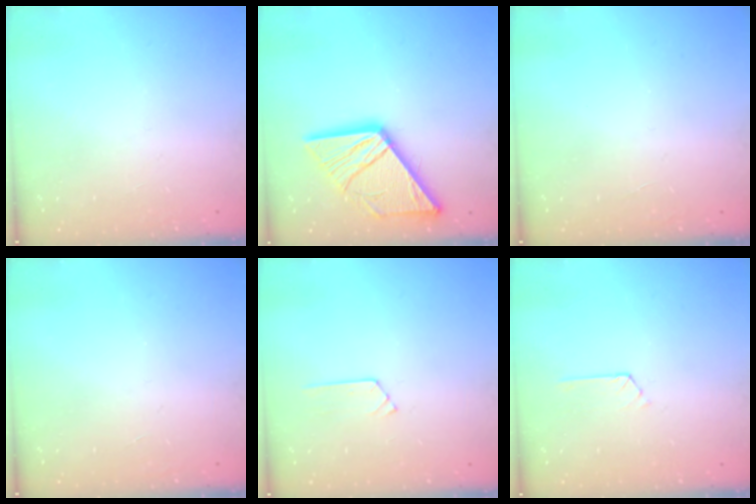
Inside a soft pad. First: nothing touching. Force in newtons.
{"total": 15.7, "press": 15.6, "slide": 1.7}
{"total": 0.0}
{"total": 0.0}
{"total": 5.2, "press": 5.2, "slide": 0.5}
{"total": 2.7, "press": 2.7, "slide": 0.4}